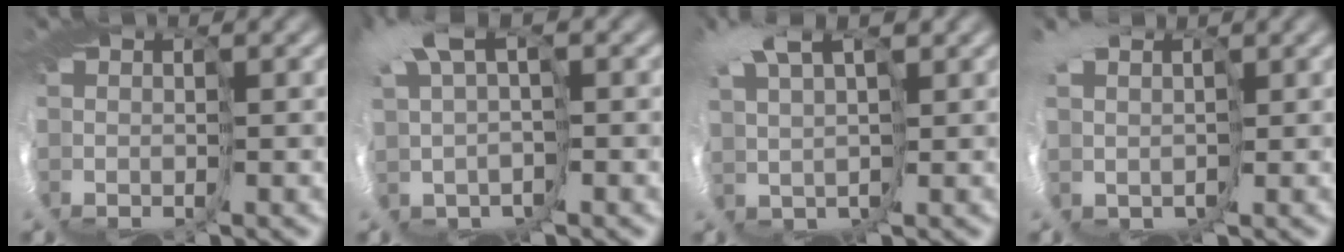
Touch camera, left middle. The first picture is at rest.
{"total": 3.8, "force": [1.4, 1.7, 3.1], "torque": [-0.087, -0.006, 0.013]}
{"total": 4.6, "force": [3.0, 1.8, 3.0], "torque": [-0.082, 0.006, 0.043]}
{"total": 3.9, "force": [1.4, 3.1, 1.9], "torque": [-0.041, -0.017, 0.012]}